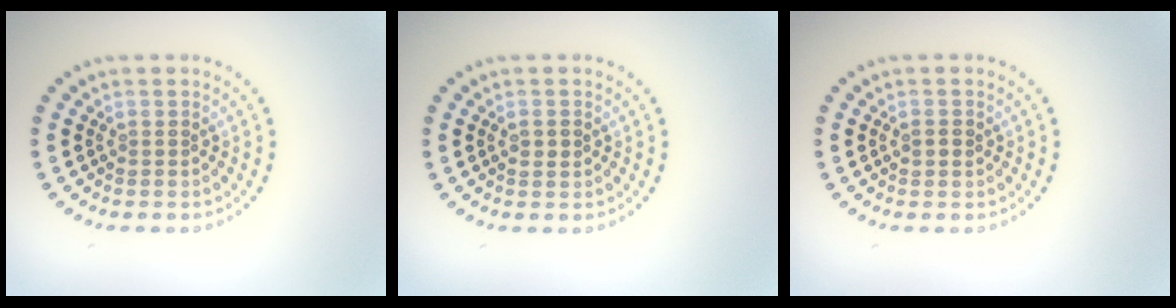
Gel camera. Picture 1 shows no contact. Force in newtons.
{"total": 1.1, "press": 1.1, "slide": 0.1}
{"total": 0.9, "press": 0.9, "slide": 0.3}